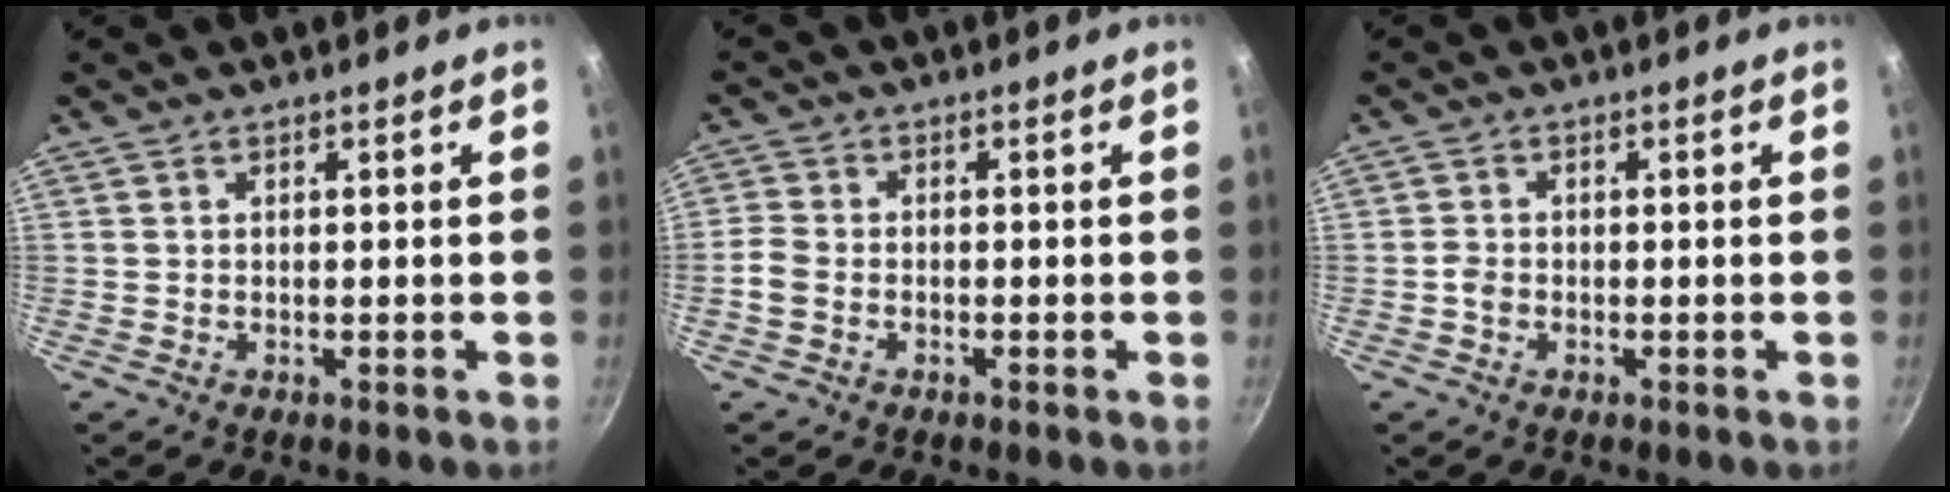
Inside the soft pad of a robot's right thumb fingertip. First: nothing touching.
{"total": 3.6, "force": [-1.3, 2.5, 2.2], "torque": [-0.054, 0.013, -0.034]}
{"total": 1.8, "force": [-0.6, 1.4, 0.8], "torque": [-0.012, 0.009, -0.012]}